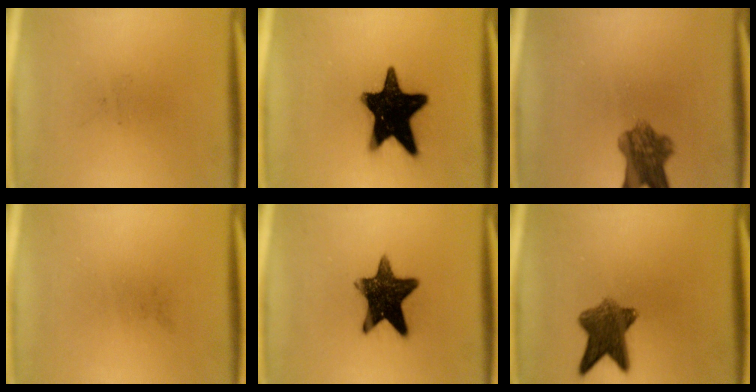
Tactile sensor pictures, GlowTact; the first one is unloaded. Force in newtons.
{"total": 19.4}
{"total": 7.2}
{"total": 0.0}
{"total": 13.3}
{"total": 7.6}